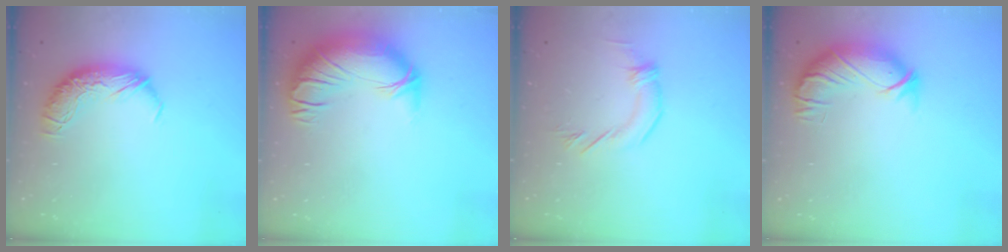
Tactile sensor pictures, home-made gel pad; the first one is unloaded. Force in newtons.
{"total": 3.6, "press": 2.0, "slide": 3.1}
{"total": 2.8, "press": 2.8, "slide": 0.2}
{"total": 3.6, "press": 2.1, "slide": 3.0}